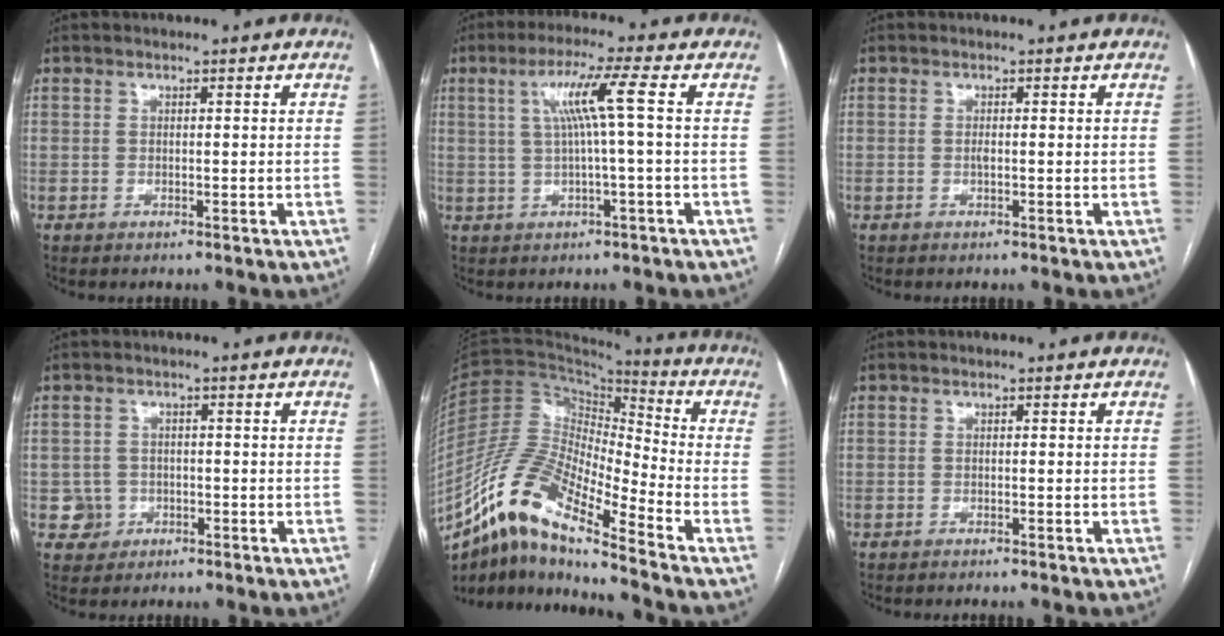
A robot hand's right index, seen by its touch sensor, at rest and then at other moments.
{"total": 6.5, "force": [1.1, -1.3, 6.3], "torque": [-0.119, 0.014, 0.028]}
{"total": 0.6, "force": [-0.3, 0.1, 0.5], "torque": [-0.013, 0.001, -0.006]}
{"total": 3.0, "force": [-1.0, 2.9, -0.1], "torque": [0.012, 0.013, -0.013]}
{"total": 16.1, "force": [-11.2, 2.5, 11.3], "torque": [-0.227, 0.007, -0.207]}
{"total": 2.3, "force": [-2.1, 0.2, 0.8], "torque": [-0.011, -0.002, -0.024]}